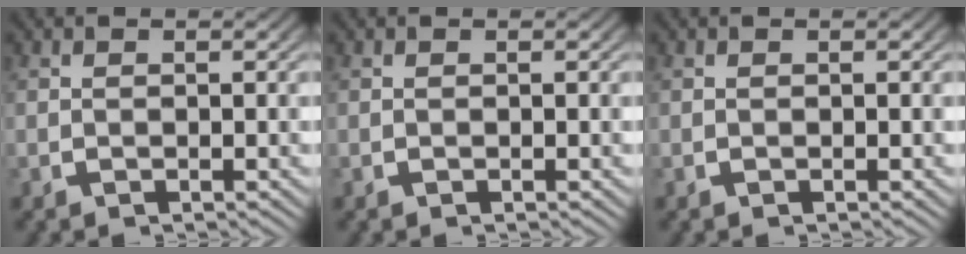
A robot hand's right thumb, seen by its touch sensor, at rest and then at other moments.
{"total": 0.0}
{"total": 0.0}